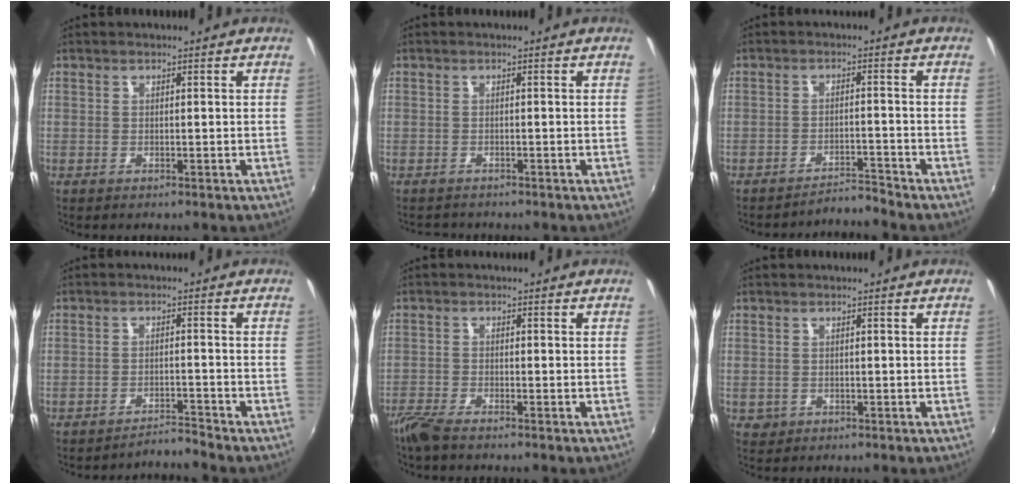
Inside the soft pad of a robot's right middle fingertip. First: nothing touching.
{"total": 2.0, "force": [-1.9, 0.7, 0.1], "torque": [-0.009, -0.004, -0.032]}
{"total": 3.8, "force": [-3.5, -1.3, -0.7], "torque": [-0.001, 0.010, -0.054]}
{"total": 3.2, "force": [-2.9, -1.3, -0.6], "torque": [-0.001, 0.007, -0.047]}
{"total": 4.5, "force": [-3.9, 0.4, 2.2], "torque": [-0.062, -0.016, -0.079]}
{"total": 1.4, "force": [-0.4, 1.3, 0.4], "torque": [-0.008, -0.003, -0.004]}